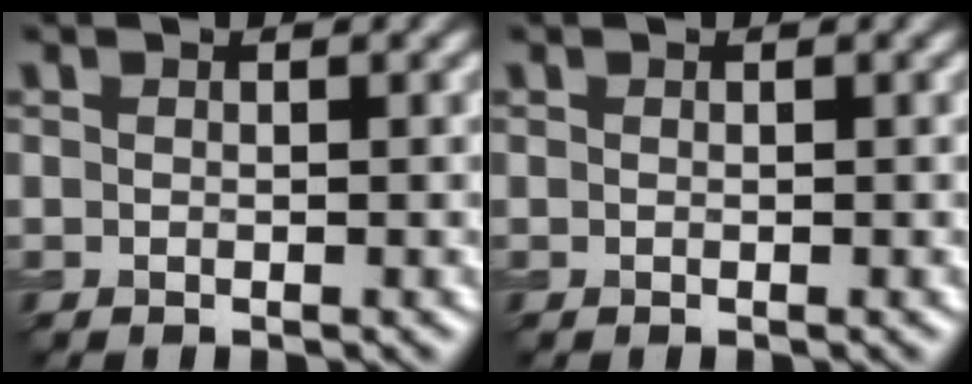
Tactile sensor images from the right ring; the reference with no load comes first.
{"total": 0.0}